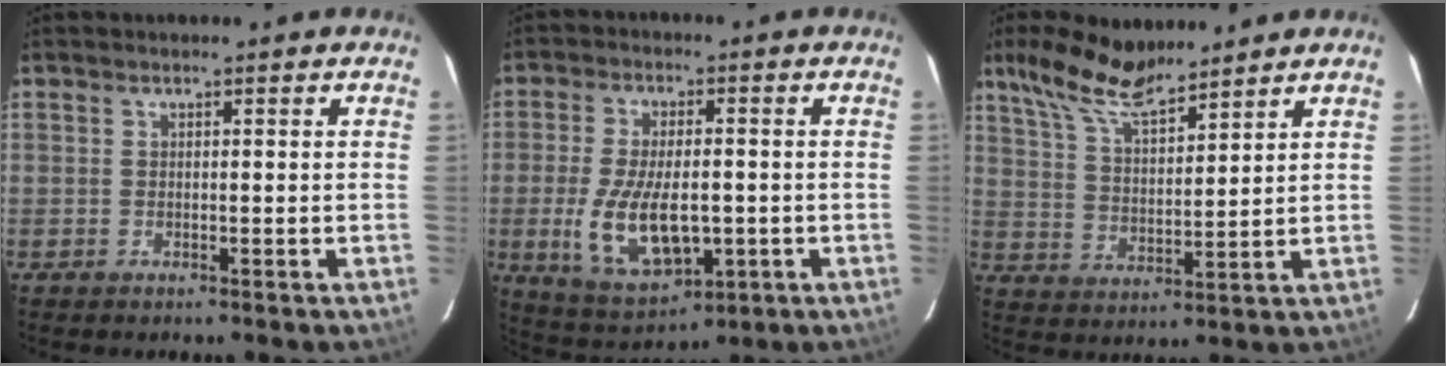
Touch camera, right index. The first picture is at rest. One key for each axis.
{"total": 14.0, "fx": -2.7, "fy": 6.9, "fz": 11.9, "tx": -0.243, "ty": -0.021, "tz": -0.033}
{"total": 10.7, "fx": 8.7, "fy": 2.7, "fz": 5.5, "tx": -0.112, "ty": 0.014, "tz": 0.171}